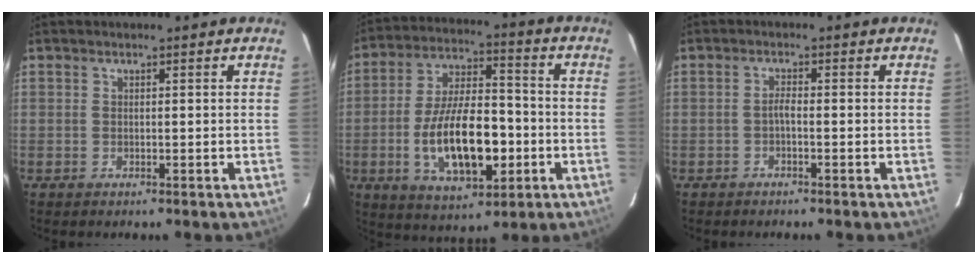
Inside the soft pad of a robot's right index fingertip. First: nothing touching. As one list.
[{"total": 17.2, "force": [-4.3, 7.7, 14.8], "torque": [-0.285, 0.001, -0.060]}, {"total": 1.3, "force": [-0.7, 0.2, 1.0], "torque": [-0.021, 0.004, -0.015]}]